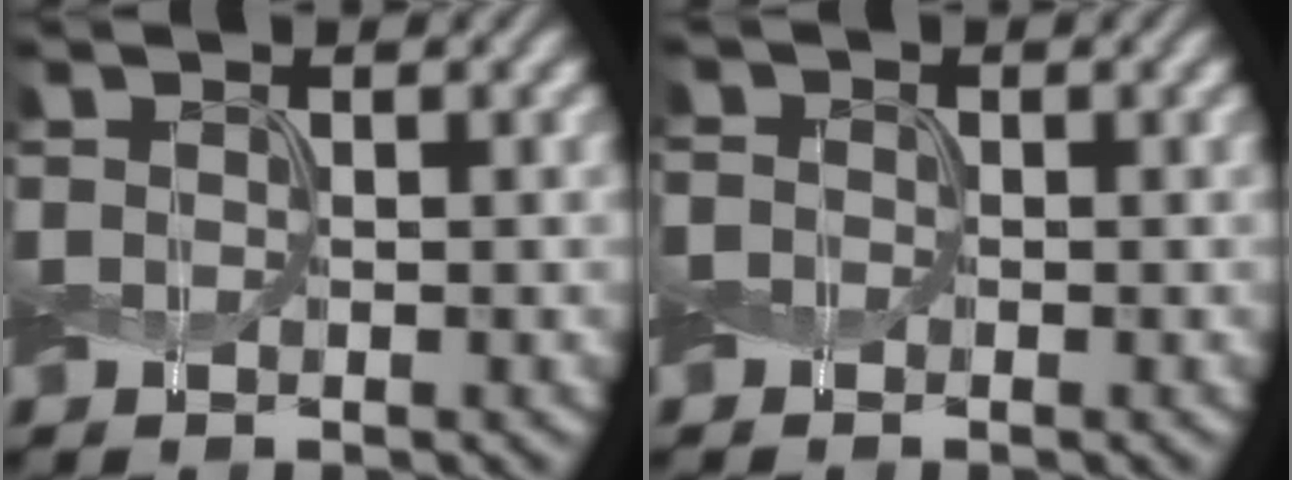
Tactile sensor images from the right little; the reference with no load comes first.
{"total": 1.7, "force": [0.1, 1.6, 0.6], "torque": [-0.015, 0.009, -0.002]}